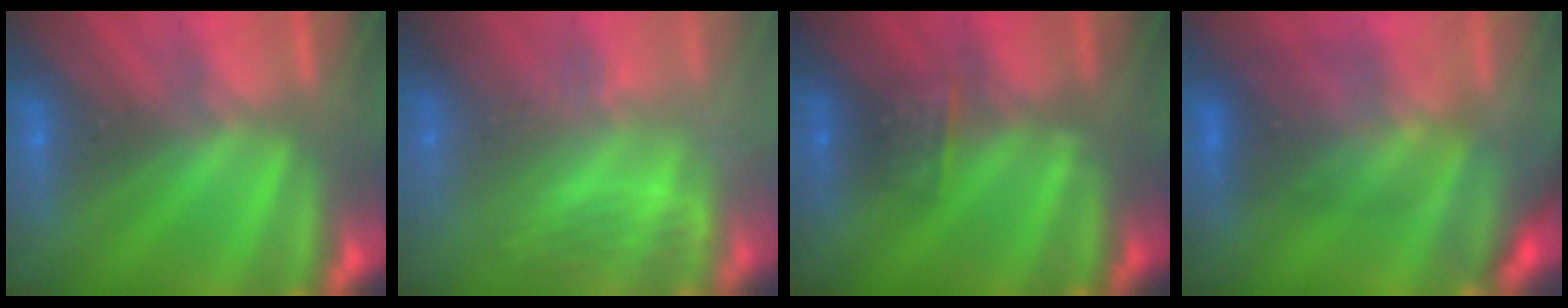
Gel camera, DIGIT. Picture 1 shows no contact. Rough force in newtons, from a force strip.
{"total": 2.8}
{"total": 2.5}
{"total": 2.7}